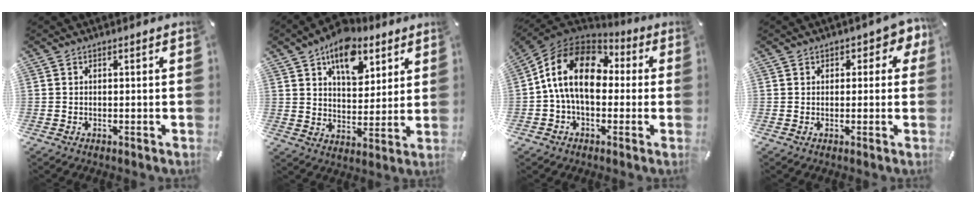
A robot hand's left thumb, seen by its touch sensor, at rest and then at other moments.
{"total": 12.6, "force": [7.6, 7.9, 6.3], "torque": [-0.086, -0.038, 0.133]}
{"total": 16.1, "force": [1.3, 11.2, 11.5], "torque": [-0.240, 0.020, 0.022]}
{"total": 3.5, "force": [1.3, 2.5, 2.0], "torque": [-0.011, 0.000, 0.015]}